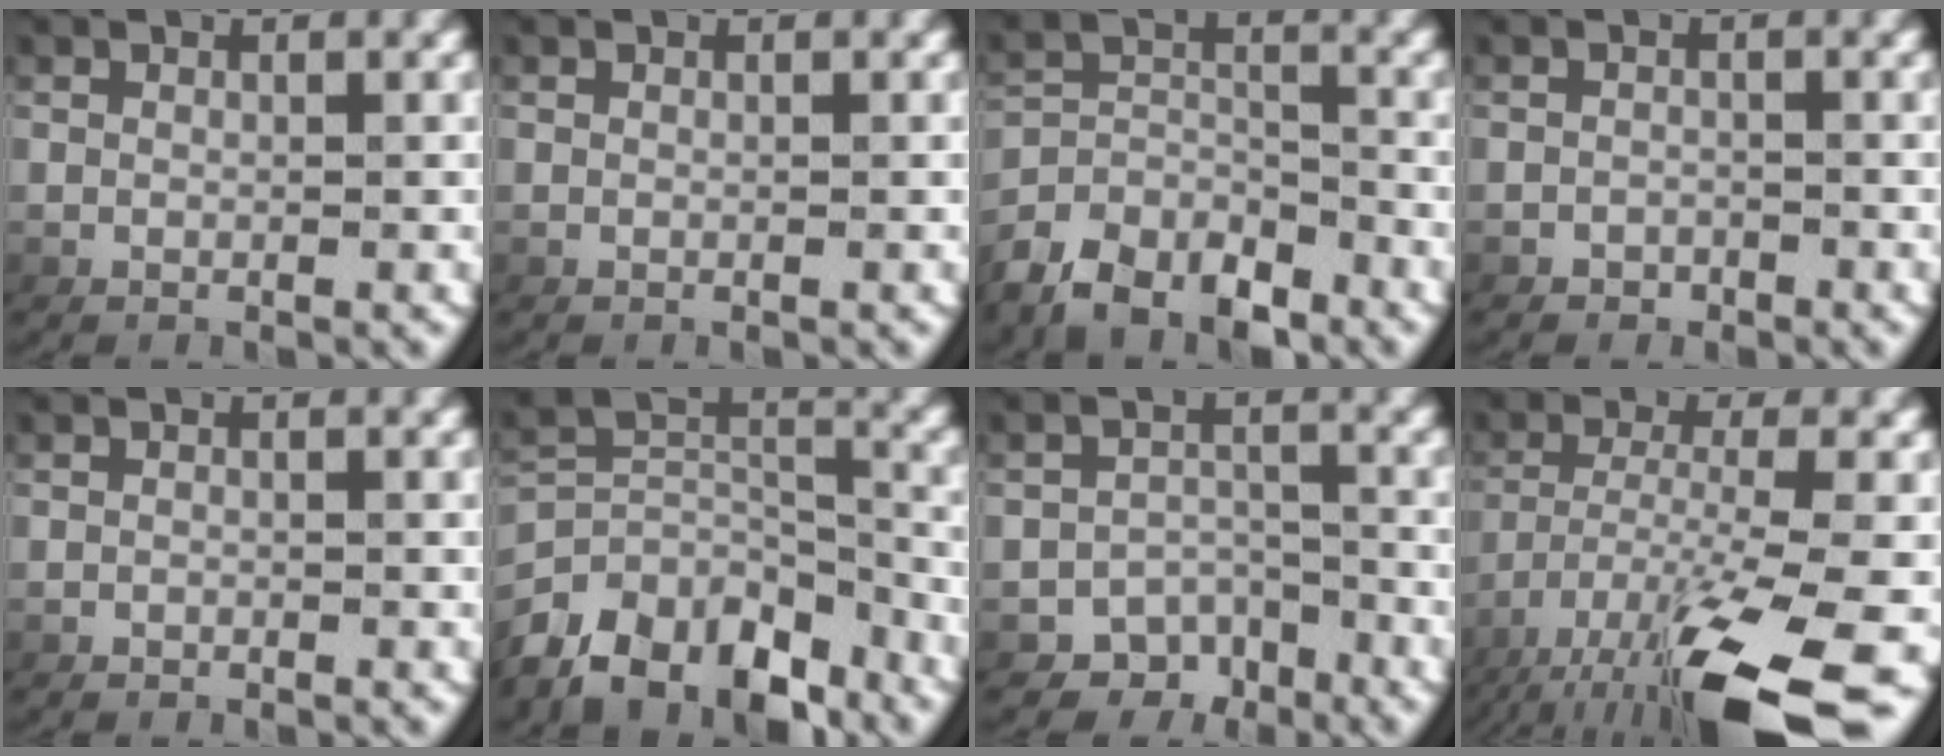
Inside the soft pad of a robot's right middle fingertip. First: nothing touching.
{"total": 0.0}
{"total": 5.8, "force": [-4.4, 3.0, 2.5], "torque": [-0.045, -0.015, -0.070]}
{"total": 1.3, "force": [-1.3, 0.1, -0.4], "torque": [0.010, -0.006, -0.019]}
{"total": 0.7, "force": [-0.5, -0.4, -0.2], "torque": [0.002, -0.004, -0.006]}
{"total": 9.6, "force": [-5.6, 6.1, 4.9], "torque": [-0.098, -0.049, -0.074]}
{"total": 6.7, "force": [-5.2, 4.2, 0.8], "torque": [0.007, -0.010, -0.092]}
{"total": 9.1, "force": [-4.1, 2.6, 7.7], "torque": [-0.145, -0.029, -0.042]}